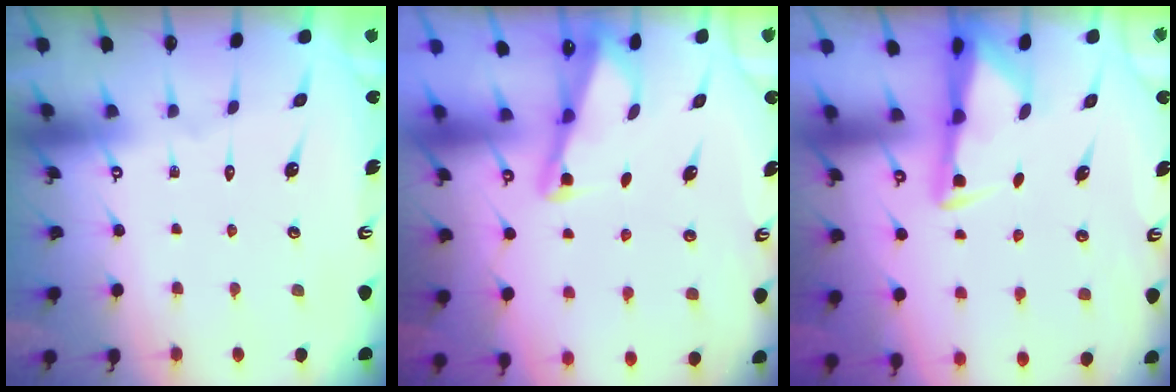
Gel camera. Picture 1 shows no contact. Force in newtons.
{"total": 2.0, "press": 2.0, "slide": 0.3}
{"total": 3.1, "press": 3.1, "slide": 0.5}